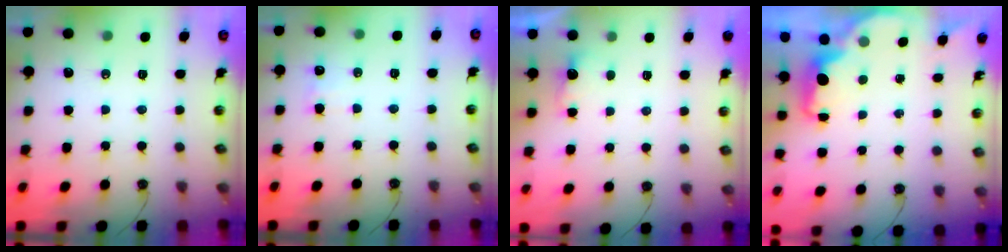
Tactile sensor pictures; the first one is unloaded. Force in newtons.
{"total": 7.3, "press": 7.2, "slide": 1.1}
{"total": 2.4, "press": 2.3, "slide": 0.7}
{"total": 2.0, "press": 1.8, "slide": 0.8}